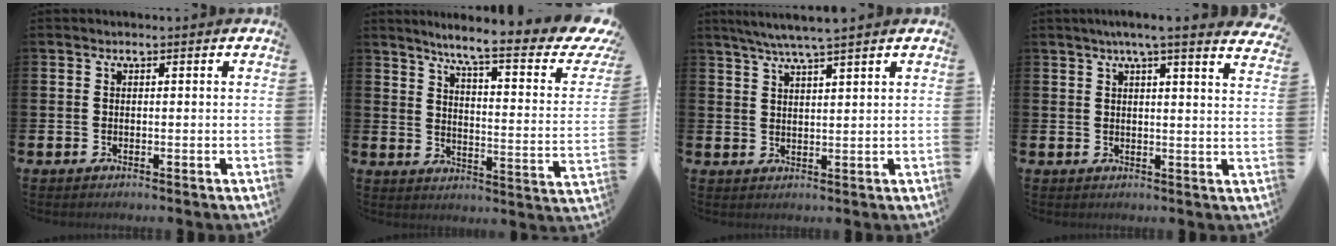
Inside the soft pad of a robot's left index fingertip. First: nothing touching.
{"total": 7.8, "force": [5.7, 0.8, 5.2], "torque": [-0.096, -0.051, 0.079]}
{"total": 4.7, "force": [4.3, -0.4, 1.9], "torque": [-0.055, -0.009, 0.077]}
{"total": 4.3, "force": [3.9, -0.5, 1.9], "torque": [-0.036, -0.016, 0.065]}